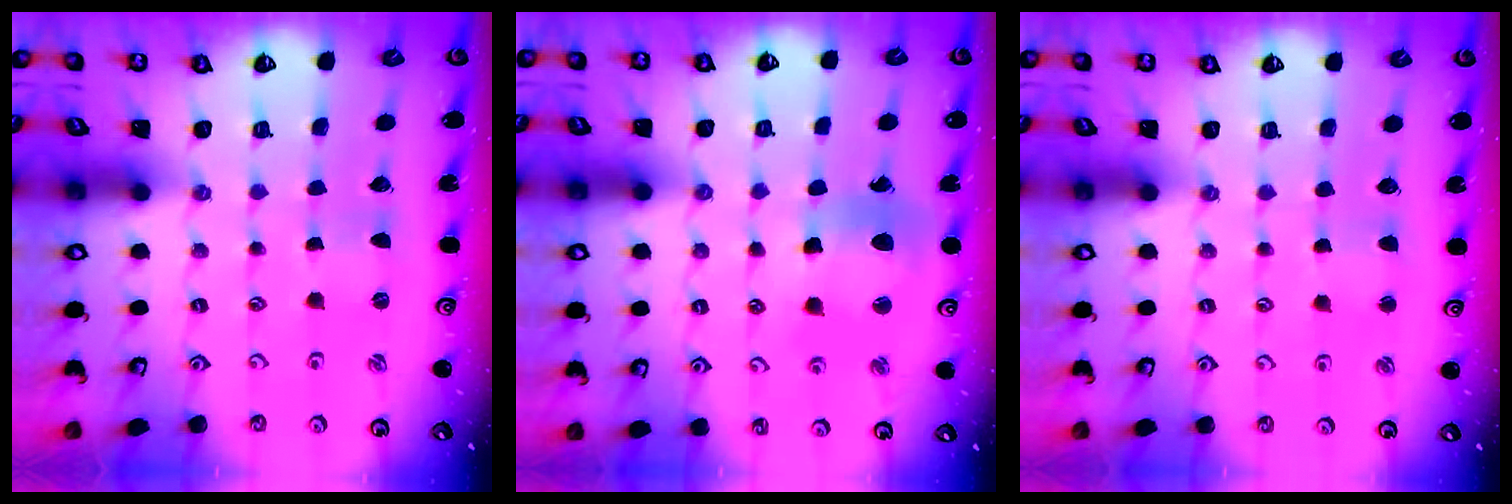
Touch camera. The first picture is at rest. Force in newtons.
{"total": 12.0, "press": 11.9, "slide": 1.6}
{"total": 3.3, "press": 3.3, "slide": 0.3}